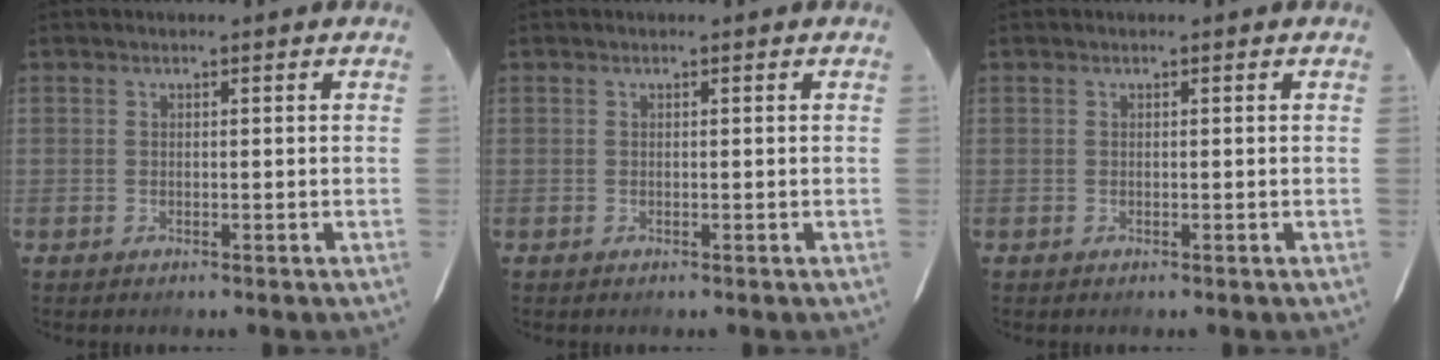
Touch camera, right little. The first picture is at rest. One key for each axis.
{"total": 0.0}
{"total": 0.0}